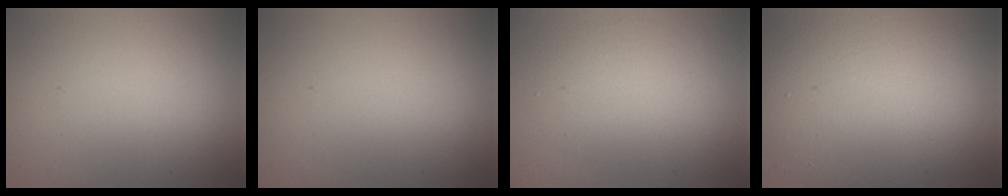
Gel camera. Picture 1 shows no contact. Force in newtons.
{"total": 0.0}
{"total": 2.6, "press": 2.6, "slide": 0.3}
{"total": 10.2, "press": 10.2, "slide": 0.9}